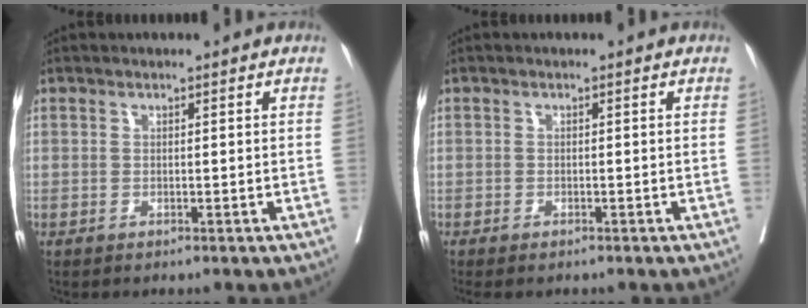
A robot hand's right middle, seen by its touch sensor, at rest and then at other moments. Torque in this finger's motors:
{"motor_torque": [0.78, -0.96, 0.12, 0.04]}